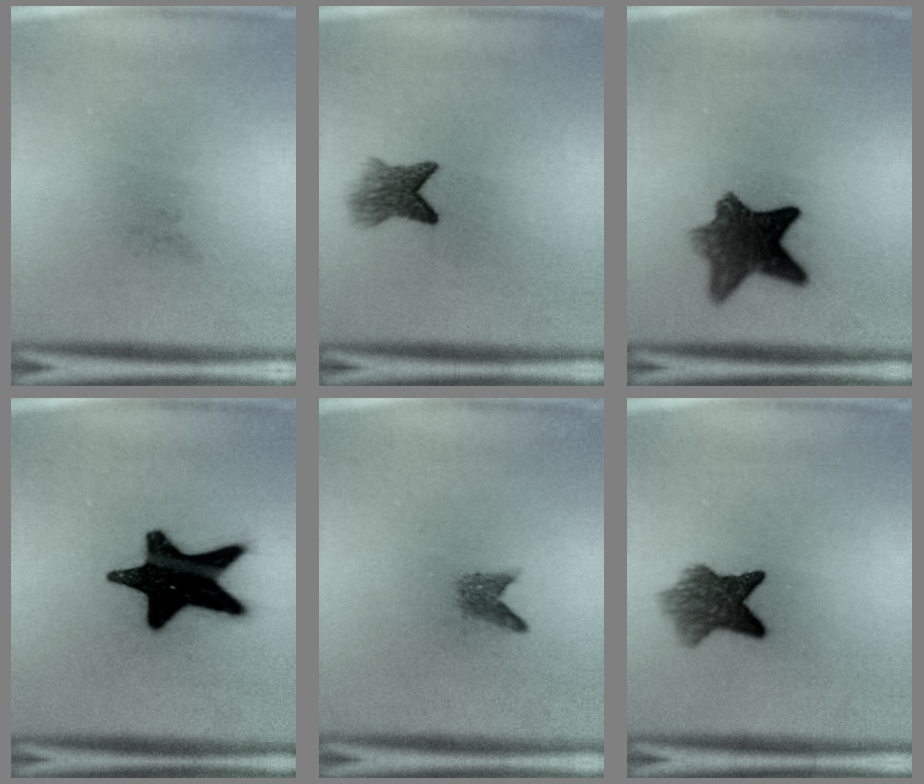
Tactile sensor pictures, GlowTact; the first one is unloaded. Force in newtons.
{"total": 3.9}
{"total": 8.7}
{"total": 19.7}
{"total": 1.7}
{"total": 6.4}